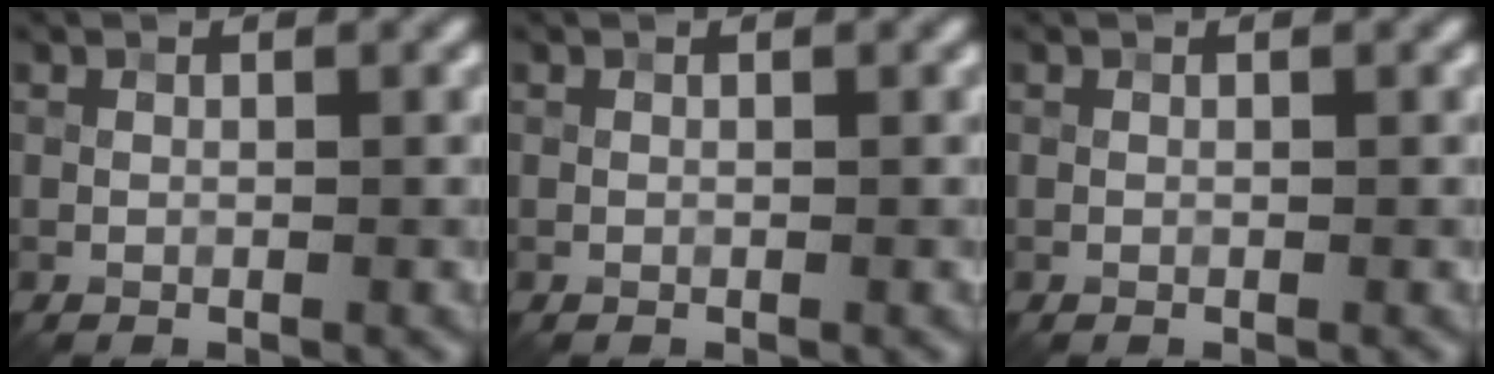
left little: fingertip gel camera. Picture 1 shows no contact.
{"total": 0.0}
{"total": 0.0}